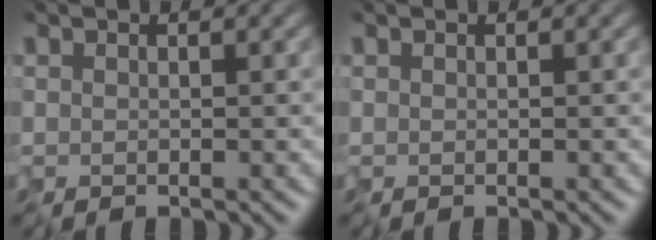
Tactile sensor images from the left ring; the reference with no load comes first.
{"total": 0.0}